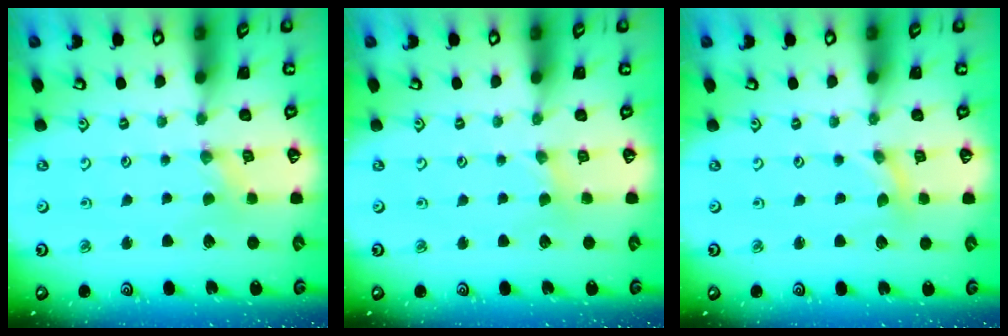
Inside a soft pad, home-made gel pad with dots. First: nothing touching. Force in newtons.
{"total": 1.6, "press": 1.5, "slide": 0.3}
{"total": 0.0}